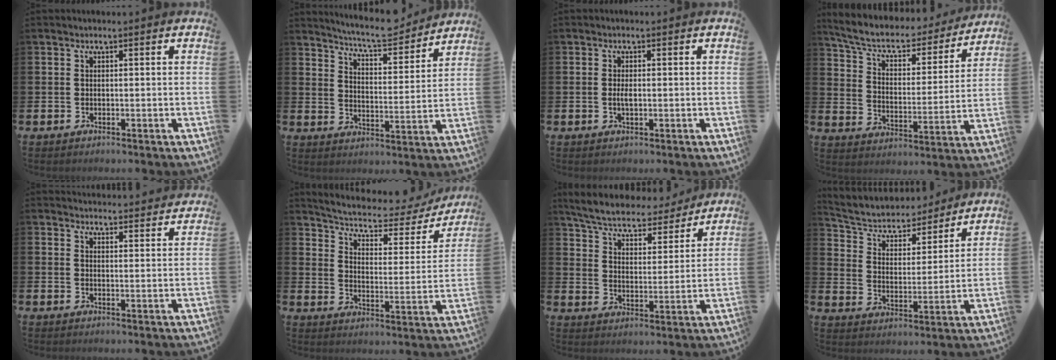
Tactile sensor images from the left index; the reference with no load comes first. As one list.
[{"total": 7.3, "force": [7.0, 0.7, 1.7], "torque": [-0.048, -0.049, 0.121]}, {"total": 1.5, "force": [-0.1, 0.6, 1.4], "torque": [-0.025, 0.001, -0.003]}, {"total": 7.3, "force": [6.4, 2.4, 2.6], "torque": [-0.090, -0.042, 0.106]}, {"total": 3.8, "force": [3.8, 0.3, 0.0], "torque": [-0.006, -0.026, 0.068]}, {"total": 5.7, "force": [4.9, 1.8, 2.2], "torque": [-0.066, -0.037, 0.075]}, {"total": 6.4, "force": [6.0, 1.6, 1.8], "torque": [-0.070, -0.045, 0.099]}, {"total": 6.2, "force": [5.7, 2.2, 1.1], "torque": [-0.061, -0.043, 0.094]}]